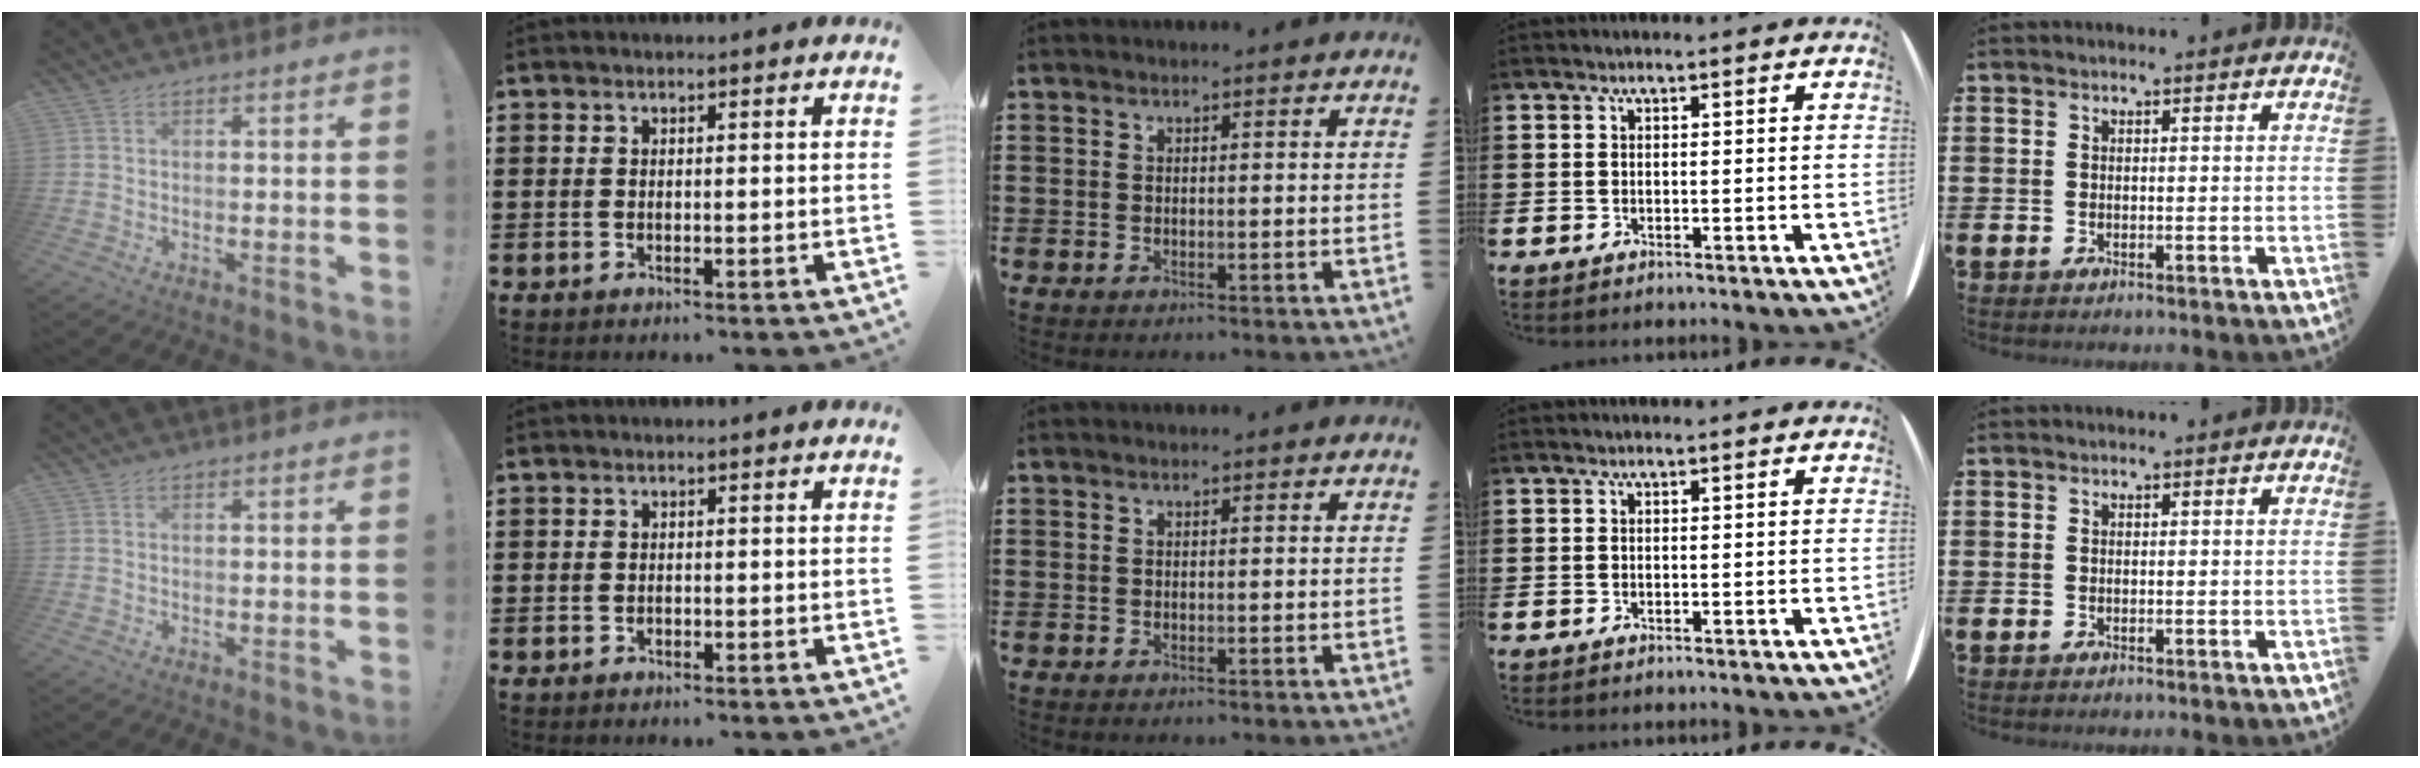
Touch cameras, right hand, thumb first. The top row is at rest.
{}